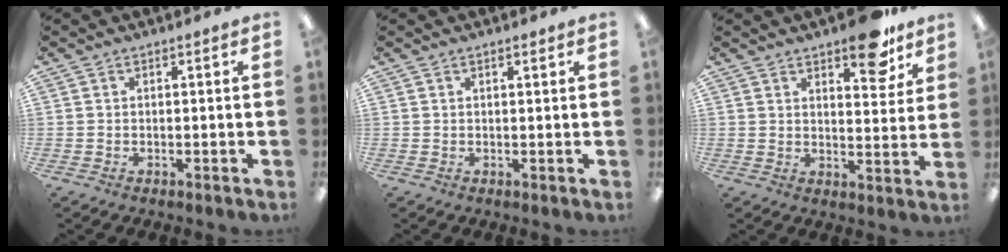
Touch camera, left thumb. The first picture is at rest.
{"total": 0.8, "force": [0.6, 0.2, 0.5], "torque": [-0.011, 0.001, 0.010]}
{"total": 11.0, "force": [8.1, 4.3, 6.1], "torque": [-0.059, -0.051, 0.134]}